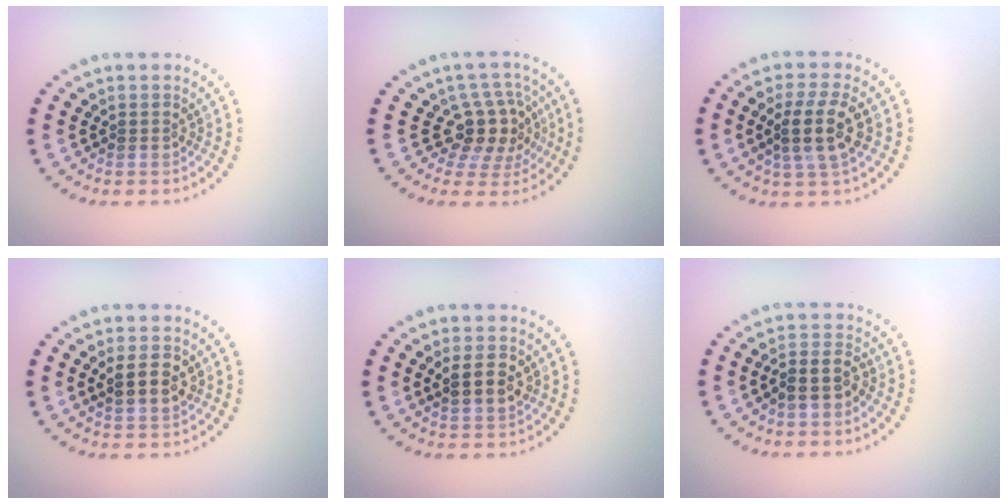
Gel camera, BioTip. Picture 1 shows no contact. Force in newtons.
{"total": 4.0, "press": 3.5, "slide": 2.1}
{"total": 4.3, "press": 3.9, "slide": 1.7}
{"total": 2.8, "press": 2.8, "slide": 0.6}
{"total": 2.8, "press": 2.8, "slide": 0.6}
{"total": 2.6, "press": 2.3, "slide": 1.2}